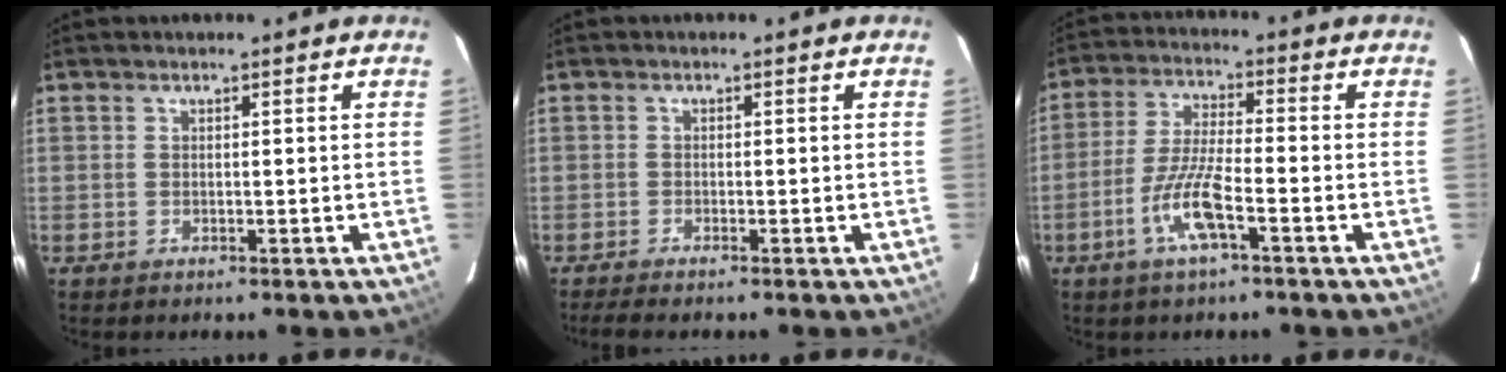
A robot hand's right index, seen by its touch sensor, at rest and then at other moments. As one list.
[{"total": 2.9, "force": [-2.5, 0.0, 1.5], "torque": [-0.036, -0.011, -0.046]}, {"total": 8.6, "force": [-4.1, 1.0, 7.4], "torque": [-0.156, -0.005, -0.081]}]